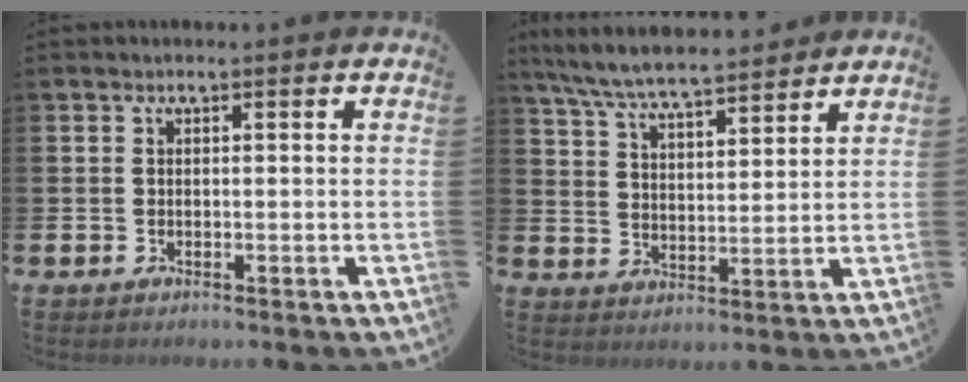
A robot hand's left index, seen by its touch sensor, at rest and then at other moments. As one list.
[{"total": 6.7, "force": [6.4, 0.4, 1.8], "torque": [-0.060, -0.037, 0.114]}]